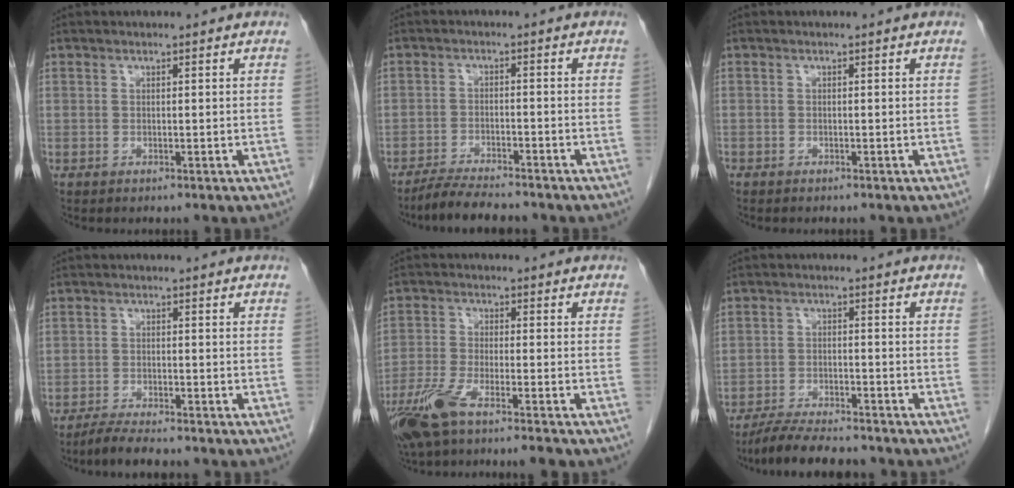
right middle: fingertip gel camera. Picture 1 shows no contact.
{"total": 6.2, "force": [-5.5, 1.0, 2.5], "torque": [-0.043, -0.016, -0.096]}
{"total": 0.5, "force": [-0.4, 0.1, 0.2], "torque": [-0.006, 0.000, -0.007]}
{"total": 4.1, "force": [-3.6, 0.6, 1.9], "torque": [-0.037, -0.011, -0.063]}
{"total": 8.6, "force": [-6.2, 0.9, 5.9], "torque": [-0.116, -0.016, -0.114]}
{"total": 8.4, "force": [-7.5, 1.5, 3.6], "torque": [-0.058, -0.017, -0.125]}